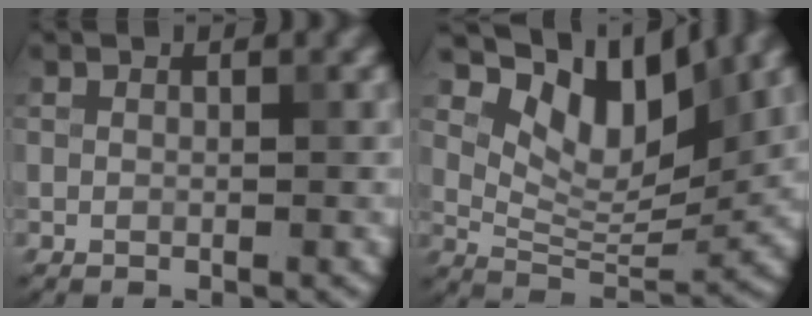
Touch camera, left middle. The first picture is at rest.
{"total": 8.2, "force": [4.9, 3.5, 5.5], "torque": [-0.088, -0.005, 0.087]}